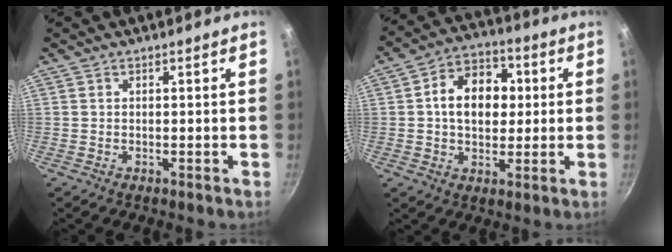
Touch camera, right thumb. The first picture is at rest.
{"total": 12.7, "force": [1.5, 9.2, 8.6], "torque": [-0.096, 0.016, 0.011]}